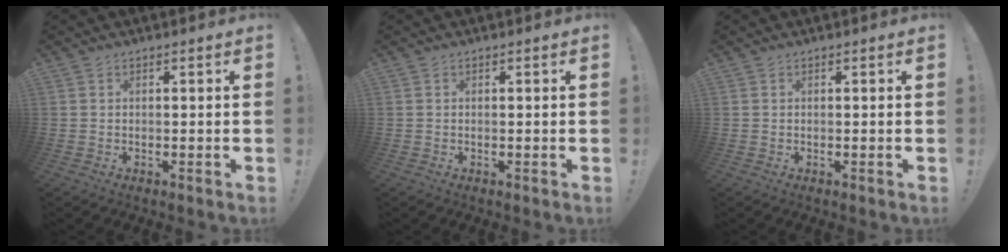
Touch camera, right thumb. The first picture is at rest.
{"total": 0.0}
{"total": 0.0}